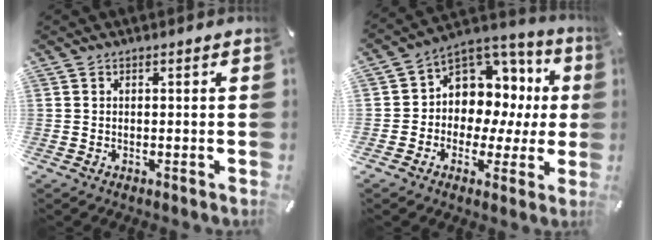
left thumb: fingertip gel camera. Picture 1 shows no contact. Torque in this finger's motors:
{"motor_torque": [1.63, 1.69, 0.35, 0.19, 0.09]}